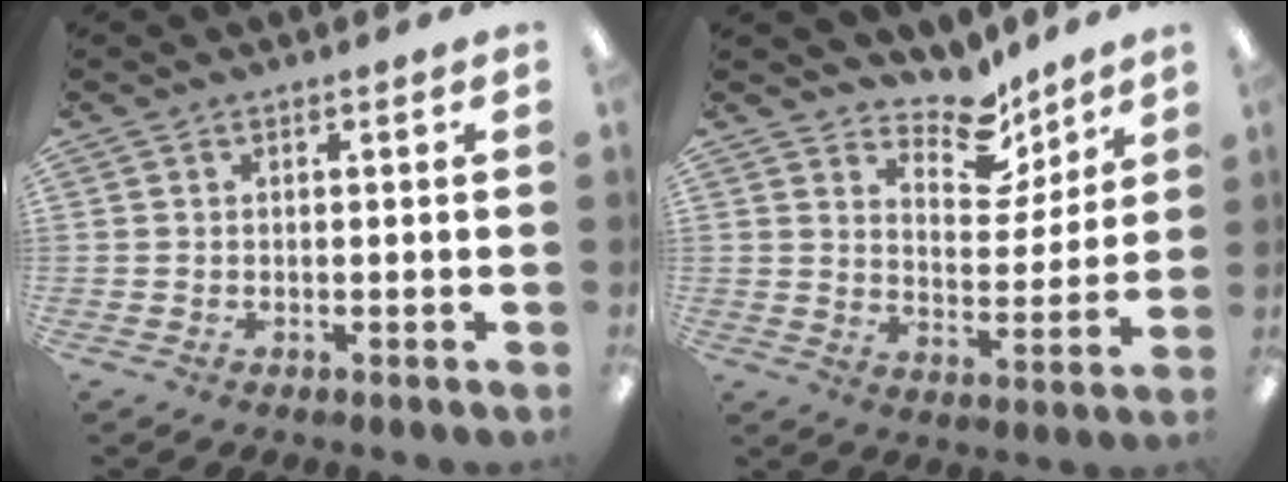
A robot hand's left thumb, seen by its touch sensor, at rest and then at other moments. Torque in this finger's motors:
{"motor_torque": [0.36, 0.21, -0.07, -0.09, 0.05]}